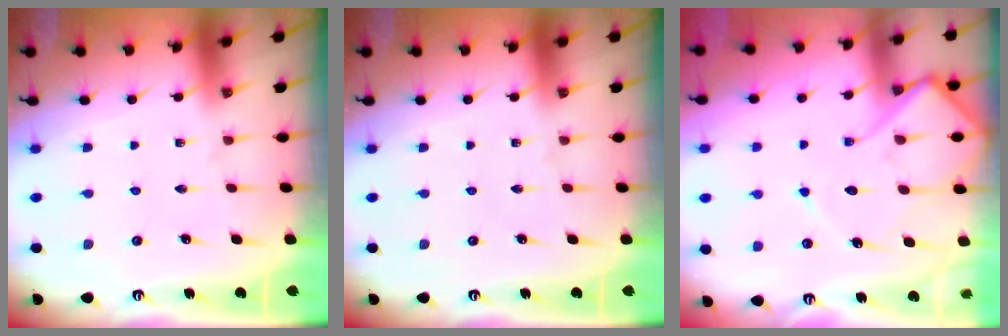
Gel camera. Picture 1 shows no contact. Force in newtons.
{"total": 0.0}
{"total": 11.8, "press": 11.8, "slide": 1.1}